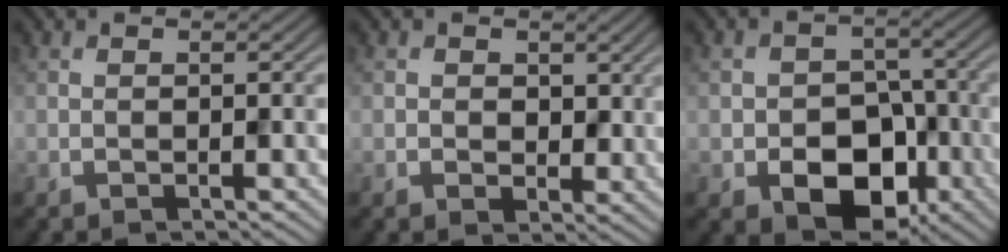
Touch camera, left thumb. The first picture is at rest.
{"total": 2.9, "force": [0.7, 2.5, 1.4], "torque": [-0.035, -0.008, 0.004]}
{"total": 9.0, "force": [-3.7, 6.3, 5.2], "torque": [-0.084, -0.016, -0.060]}